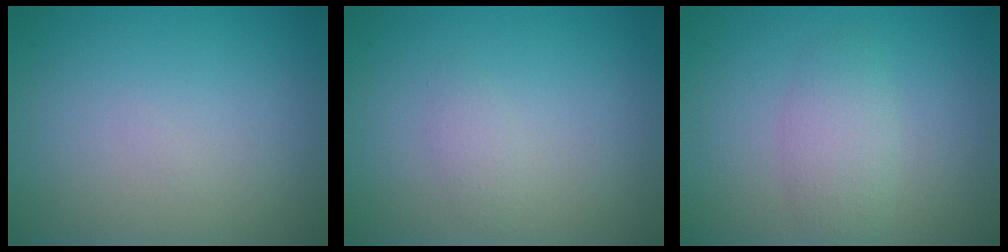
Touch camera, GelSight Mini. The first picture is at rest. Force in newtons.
{"total": 0.9, "press": 0.9, "slide": 0.1}
{"total": 2.5, "press": 2.5, "slide": 0.0}